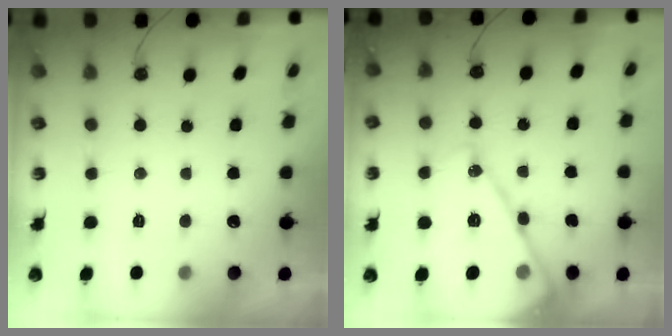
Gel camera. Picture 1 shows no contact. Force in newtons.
{"total": 17.4, "press": 17.3, "slide": 1.7}